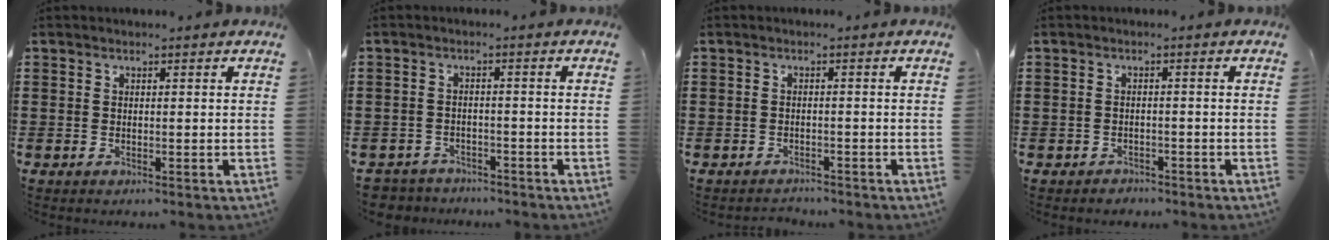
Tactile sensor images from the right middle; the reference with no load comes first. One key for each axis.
{"total": 3.0, "fx": -2.9, "fy": 0.6, "fz": -0.2, "tx": -0.005, "ty": -0.002, "tz": -0.065}
{"total": 1.4, "fx": -1.4, "fy": 0.3, "fz": -0.2, "tx": -0.001, "ty": 0.002, "tz": -0.033}
{"total": 1.2, "fx": -1.1, "fy": 0.4, "fz": -0.1, "tx": -0.002, "ty": 0.003, "tz": -0.027}